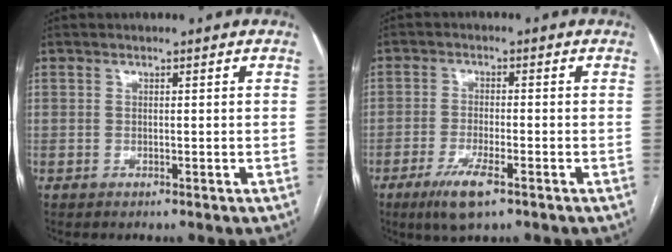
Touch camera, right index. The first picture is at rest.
{"total": 5.8, "force": [-3.4, 1.2, 4.6], "torque": [-0.094, -0.009, -0.056]}